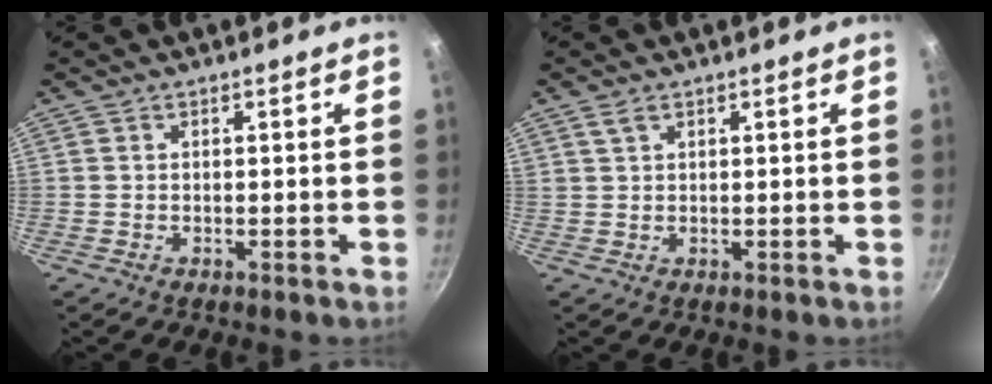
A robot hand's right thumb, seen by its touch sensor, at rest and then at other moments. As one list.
[{"total": 1.9, "force": [1.2, 1.0, 1.1], "torque": [-0.019, -0.001, 0.025]}]